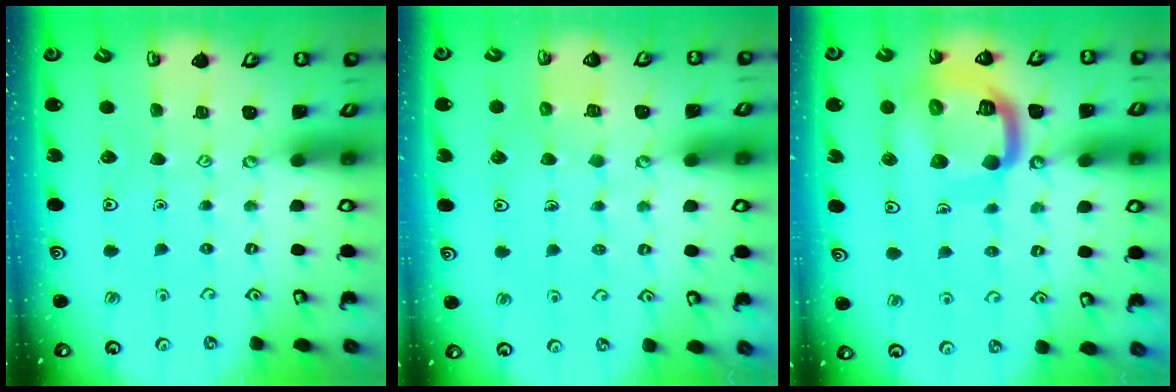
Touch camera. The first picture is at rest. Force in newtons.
{"total": 3.8, "press": 3.8, "slide": 0.4}
{"total": 17.4, "press": 17.3, "slide": 1.7}